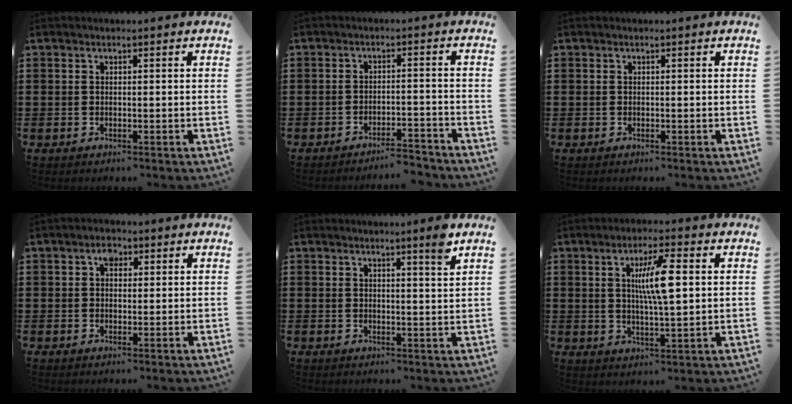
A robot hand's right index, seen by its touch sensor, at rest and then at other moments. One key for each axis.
{"total": 3.4, "fx": -3.4, "fy": 0.0, "fz": 0.6, "tx": -0.015, "ty": -0.001, "tz": -0.071}
{"total": 0.0}
{"total": 2.2, "fx": 0.8, "fy": 1.4, "fz": 1.5, "tx": -0.033, "ty": 0.008, "tz": 0.013}
{"total": 3.3, "fx": 2.3, "fy": -0.4, "fz": 2.3, "tx": -0.041, "ty": -0.006, "tz": 0.038}
{"total": 7.5, "fx": 1.5, "fy": 1.3, "fz": 7.2, "tx": -0.139, "ty": 0.005, "tz": 0.021}